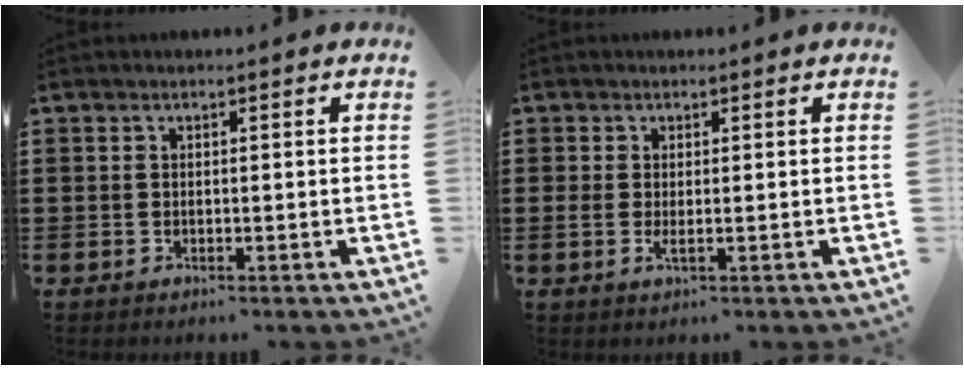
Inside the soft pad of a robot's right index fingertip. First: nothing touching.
{"total": 1.3, "force": [0.2, 0.4, 1.2], "torque": [-0.023, 0.001, 0.005]}